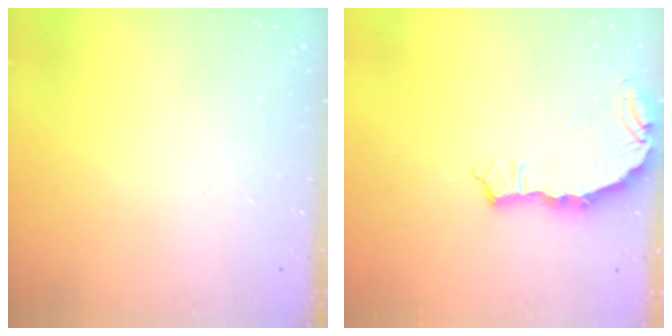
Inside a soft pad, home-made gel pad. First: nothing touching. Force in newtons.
{"total": 6.9, "press": 5.2, "slide": 4.5}